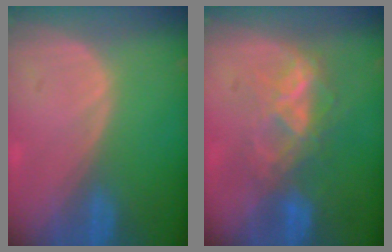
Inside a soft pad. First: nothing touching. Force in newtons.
{"total": 6.2, "press": 6.2, "slide": 0.8}